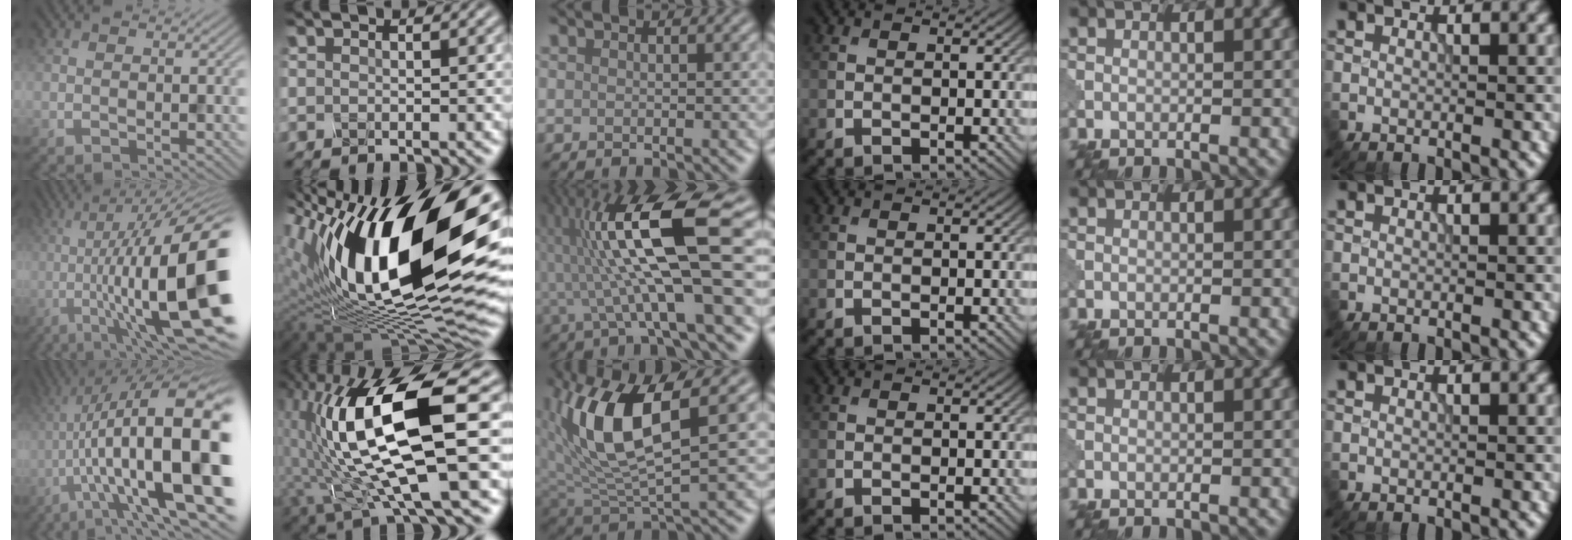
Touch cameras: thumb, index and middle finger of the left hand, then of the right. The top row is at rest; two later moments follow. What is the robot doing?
{"motion": "shake", "object": "plastic piggy bank"}